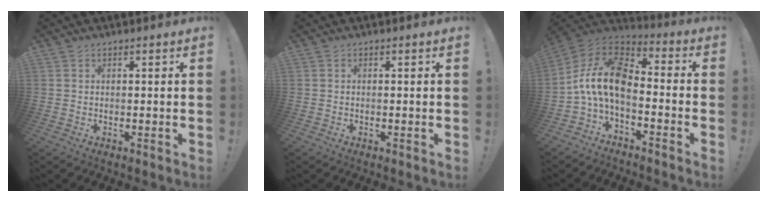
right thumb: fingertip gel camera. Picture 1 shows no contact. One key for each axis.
{"total": 0.0}
{"total": 14.8, "fx": -1.6, "fy": 8.4, "fz": 12.0, "tx": -0.230, "ty": 0.014, "tz": -0.021}